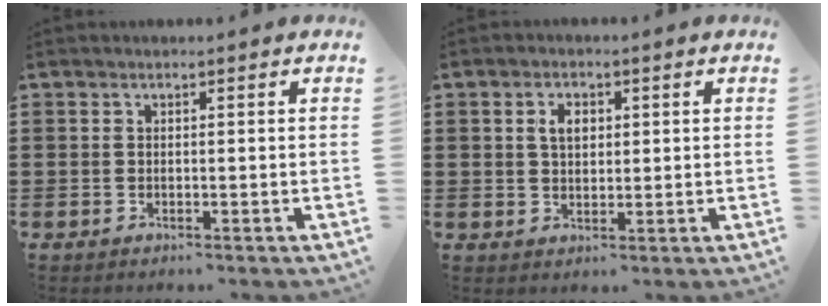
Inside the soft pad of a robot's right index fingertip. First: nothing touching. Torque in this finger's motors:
{"motor_torque": [0.12, -0.05, 0.09, 0.07]}